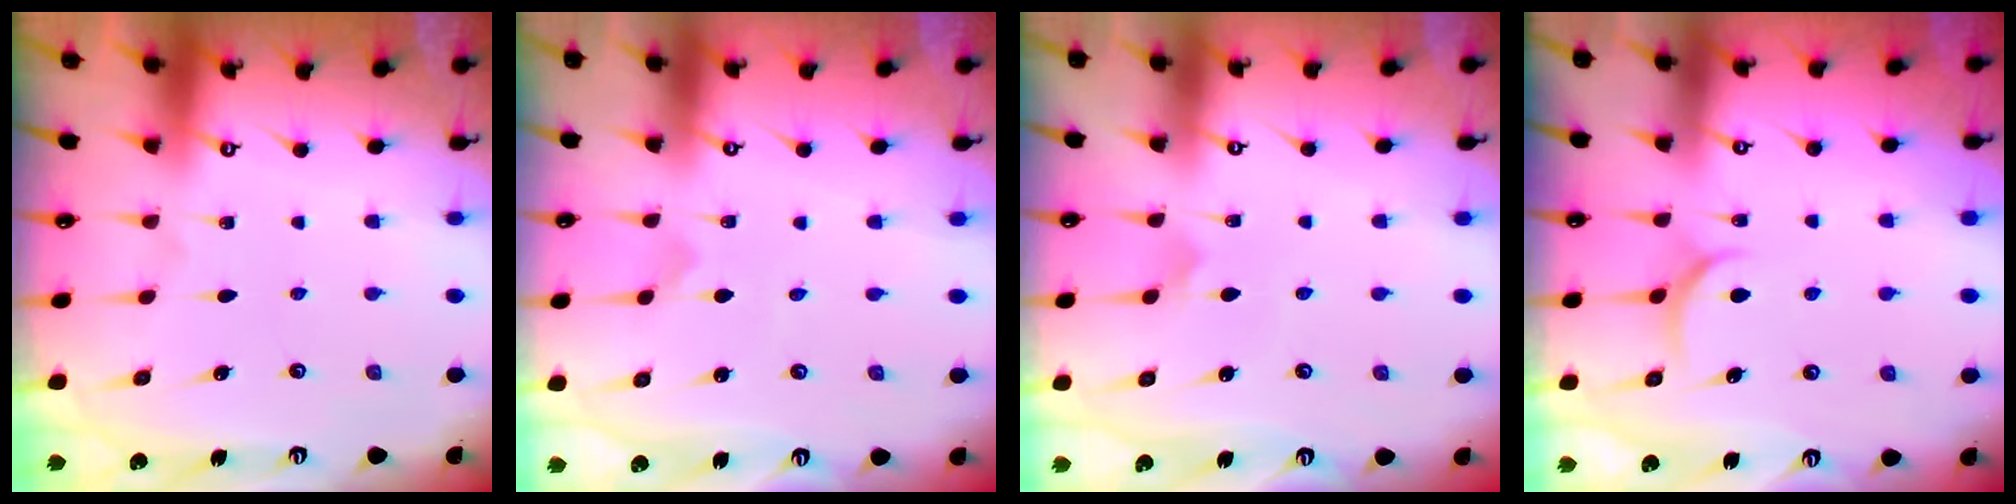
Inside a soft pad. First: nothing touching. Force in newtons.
{"total": 0.0}
{"total": 3.5, "press": 3.5, "slide": 0.1}
{"total": 4.1, "press": 4.1, "slide": 0.7}